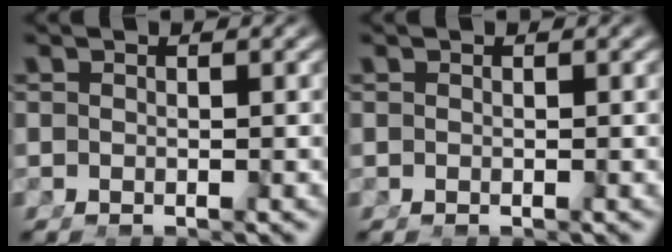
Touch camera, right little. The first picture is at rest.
{"total": 0.0}